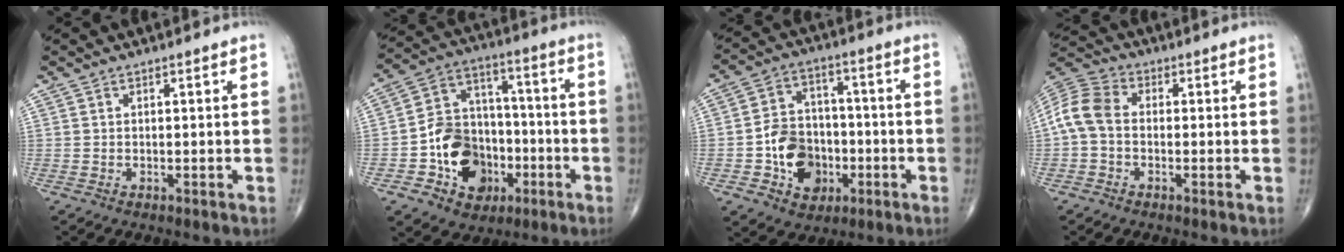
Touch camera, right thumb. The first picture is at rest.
{"total": 15.9, "force": [-5.2, 12.5, 8.4], "torque": [-0.097, 0.047, -0.084]}
{"total": 12.6, "force": [-3.6, 9.8, 7.0], "torque": [-0.074, 0.030, -0.061]}
{"total": 8.4, "force": [-0.6, 5.9, 5.9], "torque": [-0.117, 0.023, -0.028]}